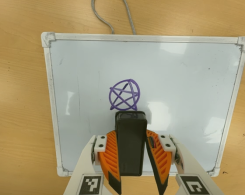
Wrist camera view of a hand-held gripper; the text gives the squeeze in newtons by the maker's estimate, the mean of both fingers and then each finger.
{"total": 6.5, "left": 5.4, "right": 7.7}